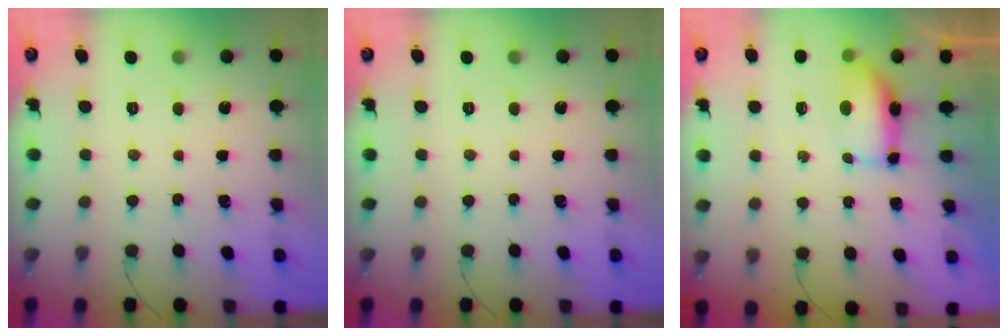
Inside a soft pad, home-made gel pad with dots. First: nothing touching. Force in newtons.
{"total": 0.0}
{"total": 11.3, "press": 8.1, "slide": 7.9}